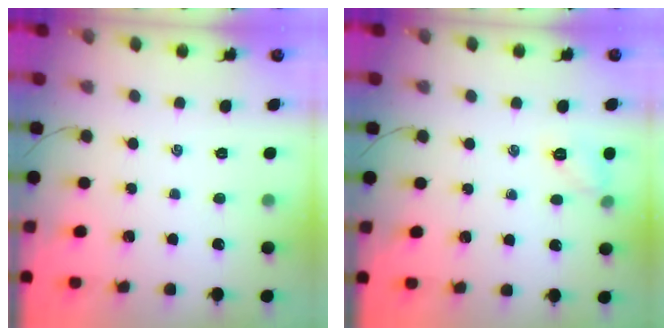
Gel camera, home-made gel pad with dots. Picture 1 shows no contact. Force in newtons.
{"total": 7.0, "press": 6.8, "slide": 1.6}